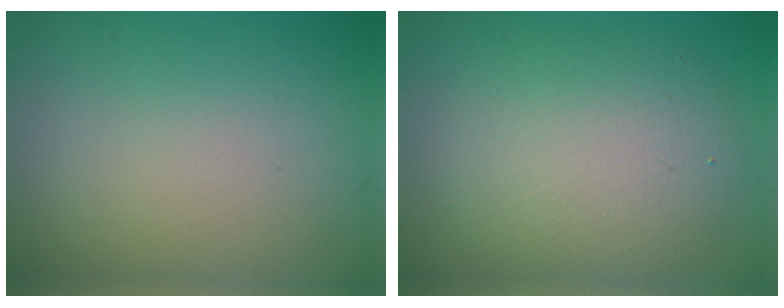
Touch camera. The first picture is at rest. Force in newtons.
{"total": 6.1, "press": 6.1, "slide": 0.1}